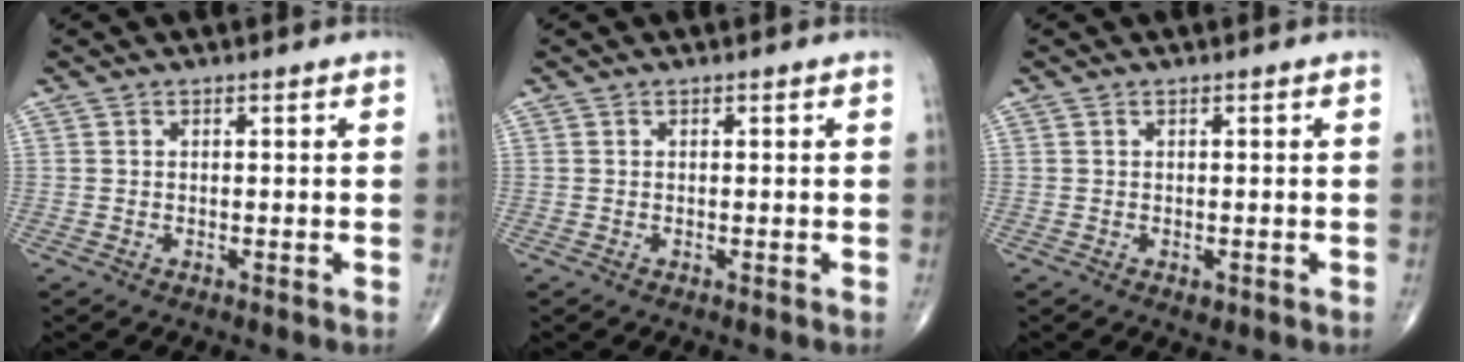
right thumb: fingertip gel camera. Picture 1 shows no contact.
{"total": 0.0}
{"total": 1.1, "force": [-0.3, 0.6, 0.8], "torque": [-0.006, -0.002, -0.002]}